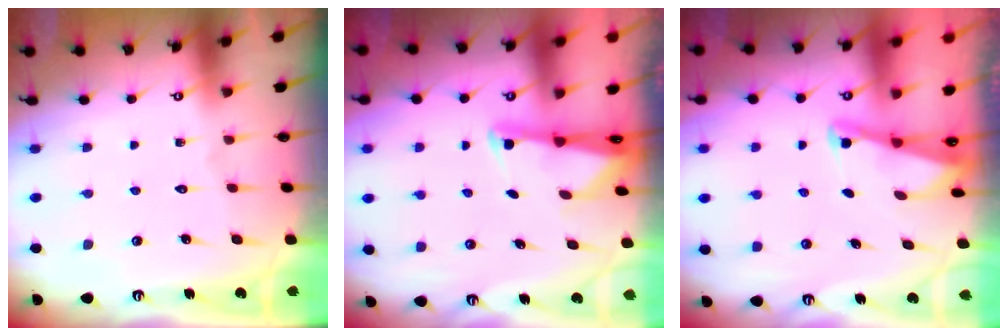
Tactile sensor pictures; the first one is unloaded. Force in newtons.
{"total": 1.8, "press": 1.7, "slide": 0.4}
{"total": 2.1, "press": 2.0, "slide": 0.3}